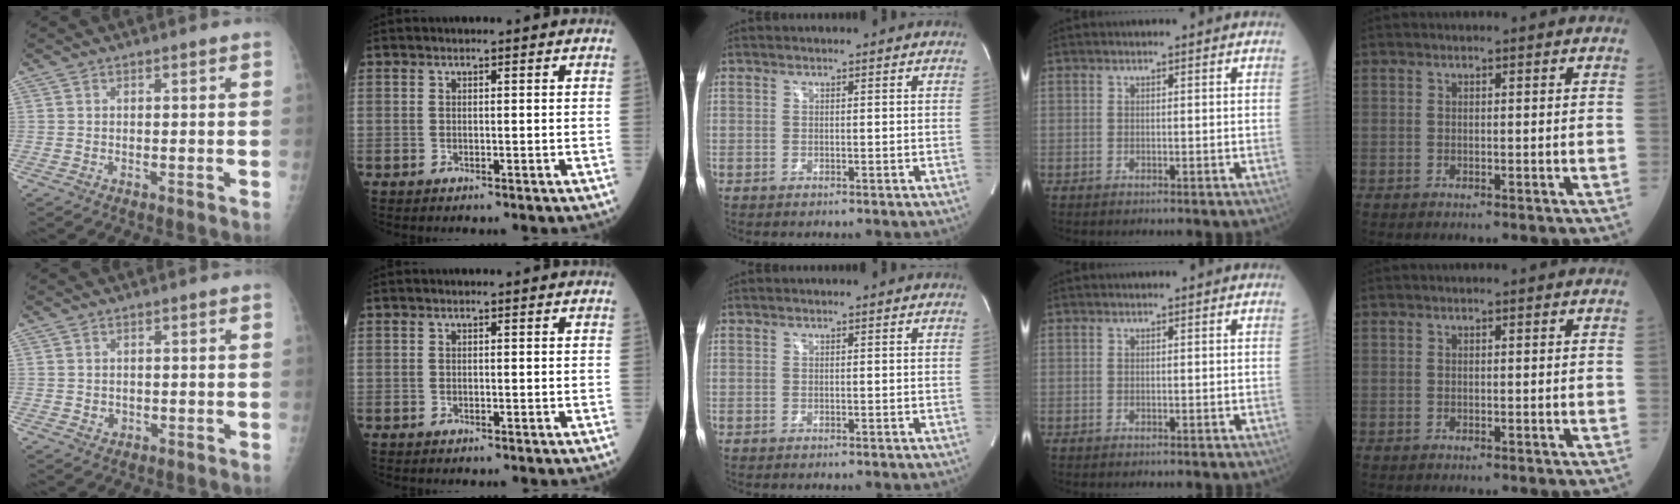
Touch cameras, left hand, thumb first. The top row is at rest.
{"thumb": {"total": 1.4, "force": [0.0, 1.3, 0.5], "torque": [-0.005, 0.000, 0.007]}}